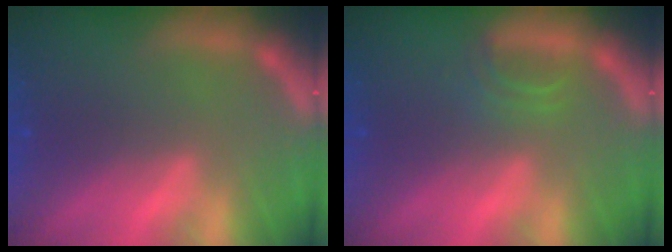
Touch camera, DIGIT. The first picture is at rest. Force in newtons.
{"total": 1.9}